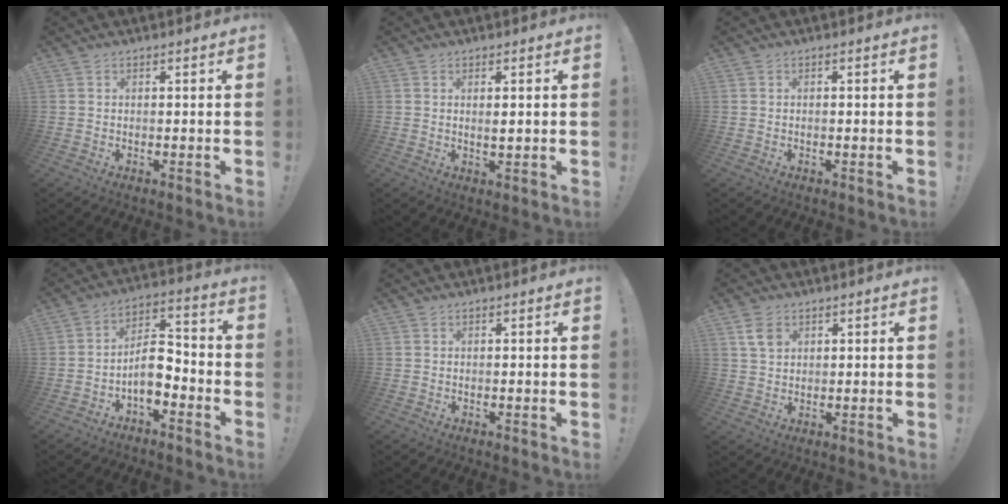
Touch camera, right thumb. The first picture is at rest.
{"total": 2.2, "force": [0.4, 0.3, 2.2], "torque": [-0.027, -0.007, 0.003]}
{"total": 0.6, "force": [-0.5, 0.1, 0.2], "torque": [-0.011, 0.003, -0.008]}
{"total": 9.7, "force": [-4.6, 5.1, 6.9], "torque": [-0.127, 0.022, -0.083]}
{"total": 0.0}
{"total": 4.9, "force": [2.3, 3.5, 2.6], "torque": [-0.032, -0.006, 0.043]}